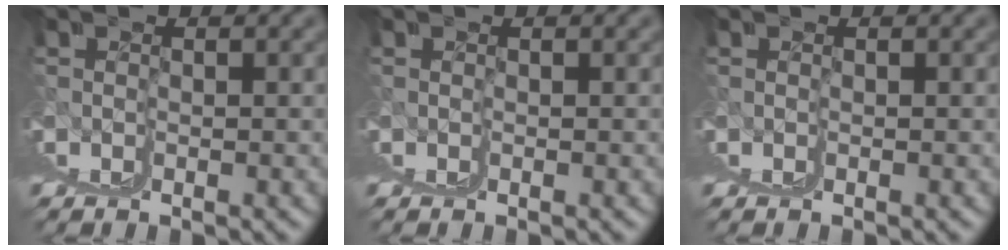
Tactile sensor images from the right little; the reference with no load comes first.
{"total": 0.0}
{"total": 0.0}